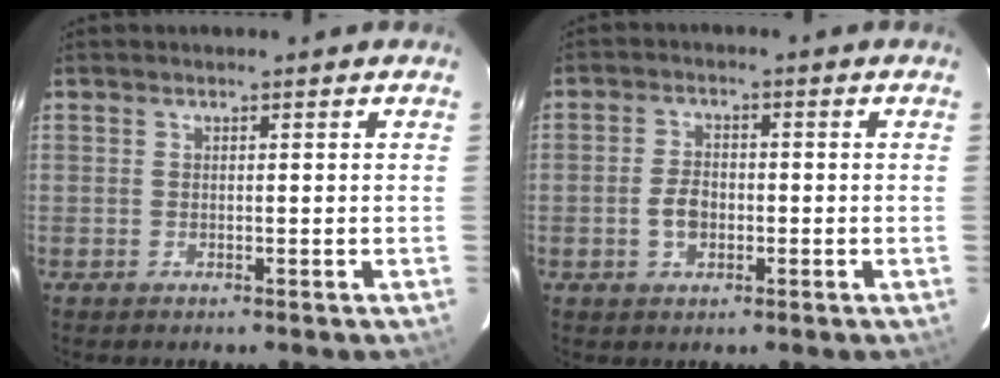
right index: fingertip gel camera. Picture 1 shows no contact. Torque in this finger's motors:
{"motor_torque": [0.98, -0.41, 0.52, 0.05]}